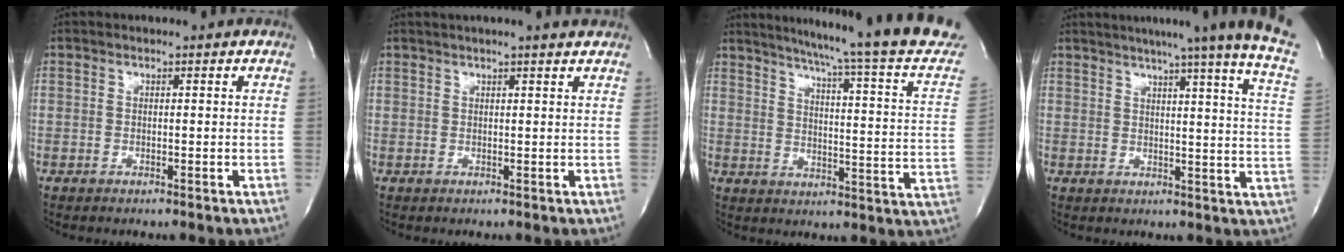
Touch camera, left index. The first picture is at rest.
{"total": 5.6, "force": [4.9, -0.4, 2.8], "torque": [-0.043, 0.019, 0.056]}
{"total": 25.8, "force": [22.5, -1.0, 12.5], "torque": [-0.186, -0.083, 0.271]}
{"total": 23.3, "force": [19.1, -1.6, 13.1], "torque": [-0.179, -0.057, 0.224]}